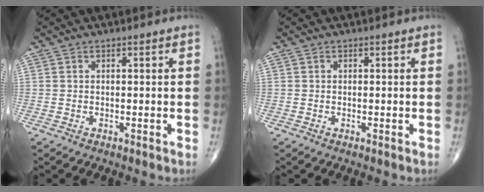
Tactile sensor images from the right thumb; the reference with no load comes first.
{"total": 0.0}